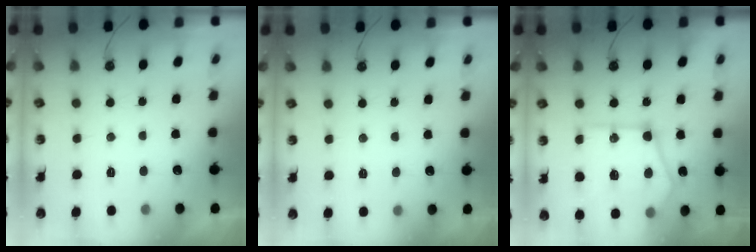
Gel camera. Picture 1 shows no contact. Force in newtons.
{"total": 4.0, "press": 3.9, "slide": 0.6}
{"total": 24.3, "press": 24.2, "slide": 2.5}